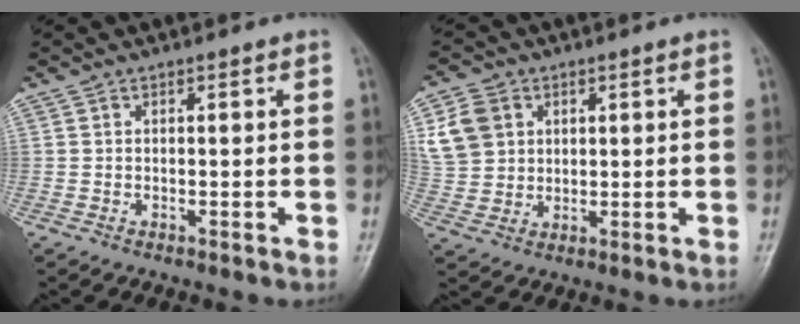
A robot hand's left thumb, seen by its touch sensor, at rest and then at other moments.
{"total": 8.7, "force": [2.8, 7.1, 4.1], "torque": [-0.064, -0.002, 0.058]}